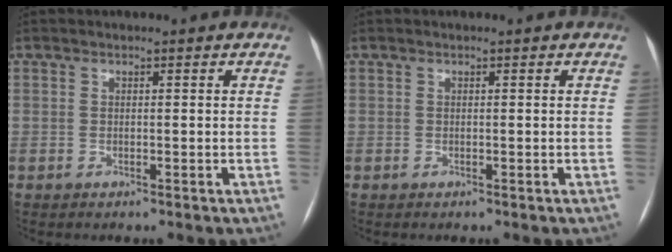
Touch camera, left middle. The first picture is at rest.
{"total": 0.0}